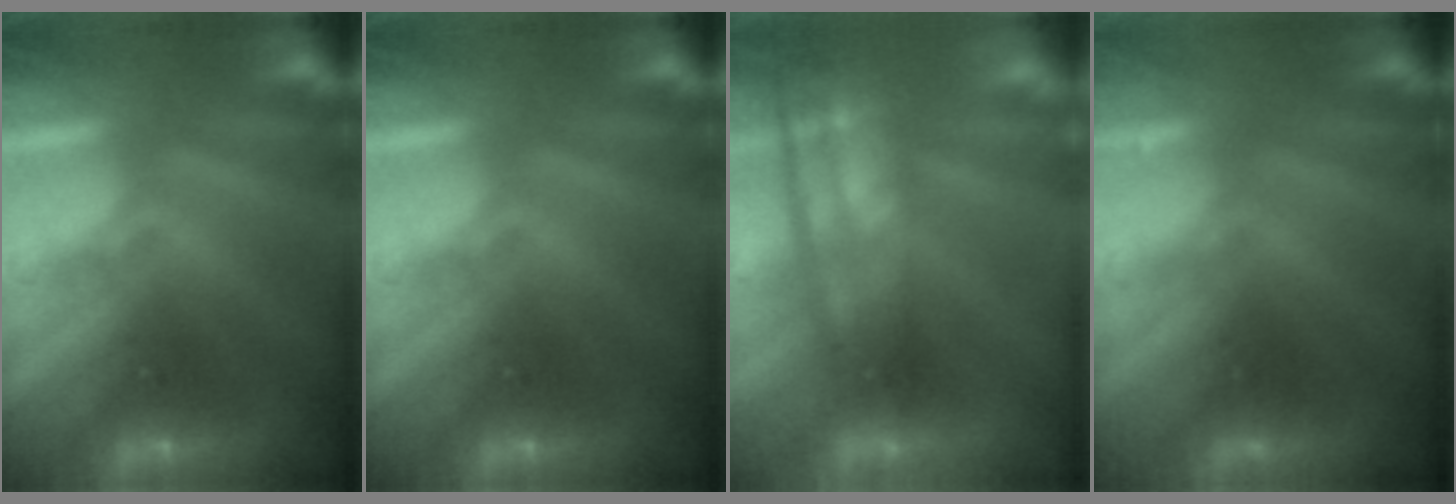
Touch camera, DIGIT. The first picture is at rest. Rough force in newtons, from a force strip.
{"total": 0.0}
{"total": 5.7}
{"total": 2.2}